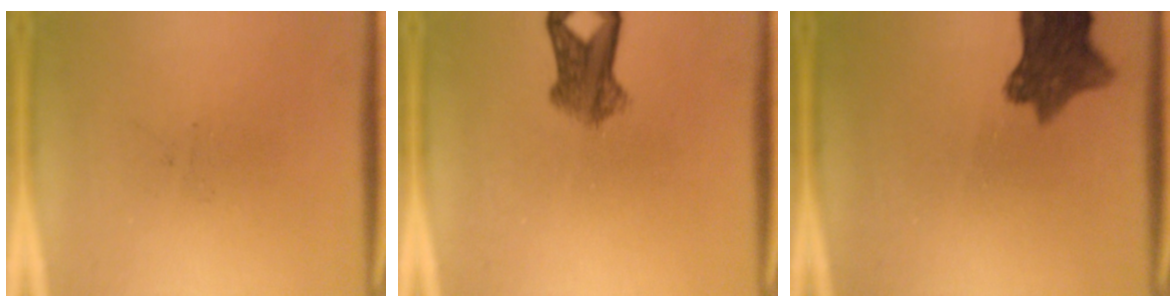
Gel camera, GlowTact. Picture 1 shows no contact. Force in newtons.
{"total": 5.1}
{"total": 8.7}